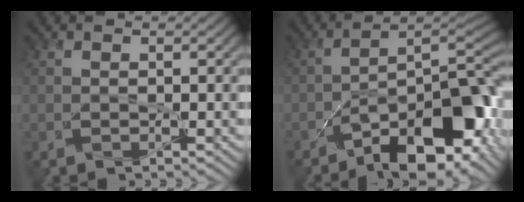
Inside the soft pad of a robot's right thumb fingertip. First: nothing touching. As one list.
[{"total": 14.7, "force": [-7.9, 6.0, 10.8], "torque": [-0.131, -0.004, -0.140]}]